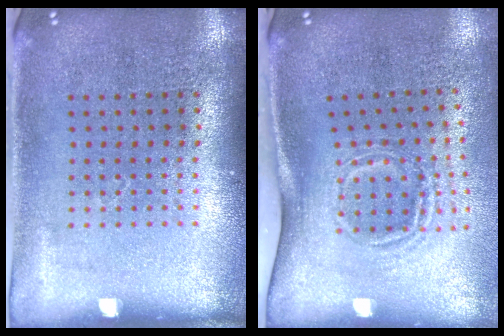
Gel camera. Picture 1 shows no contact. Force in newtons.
{"total": 1.8, "press": 1.2, "slide": 1.4}